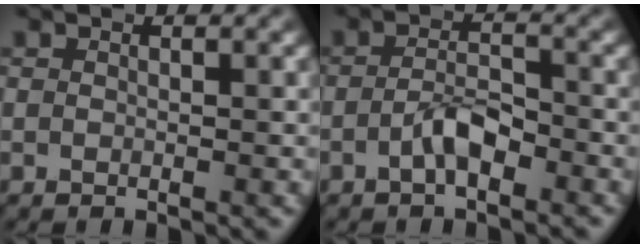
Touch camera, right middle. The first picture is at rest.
{"total": 2.6, "force": [-1.3, 0.9, 2.0], "torque": [-0.039, 0.006, -0.027]}